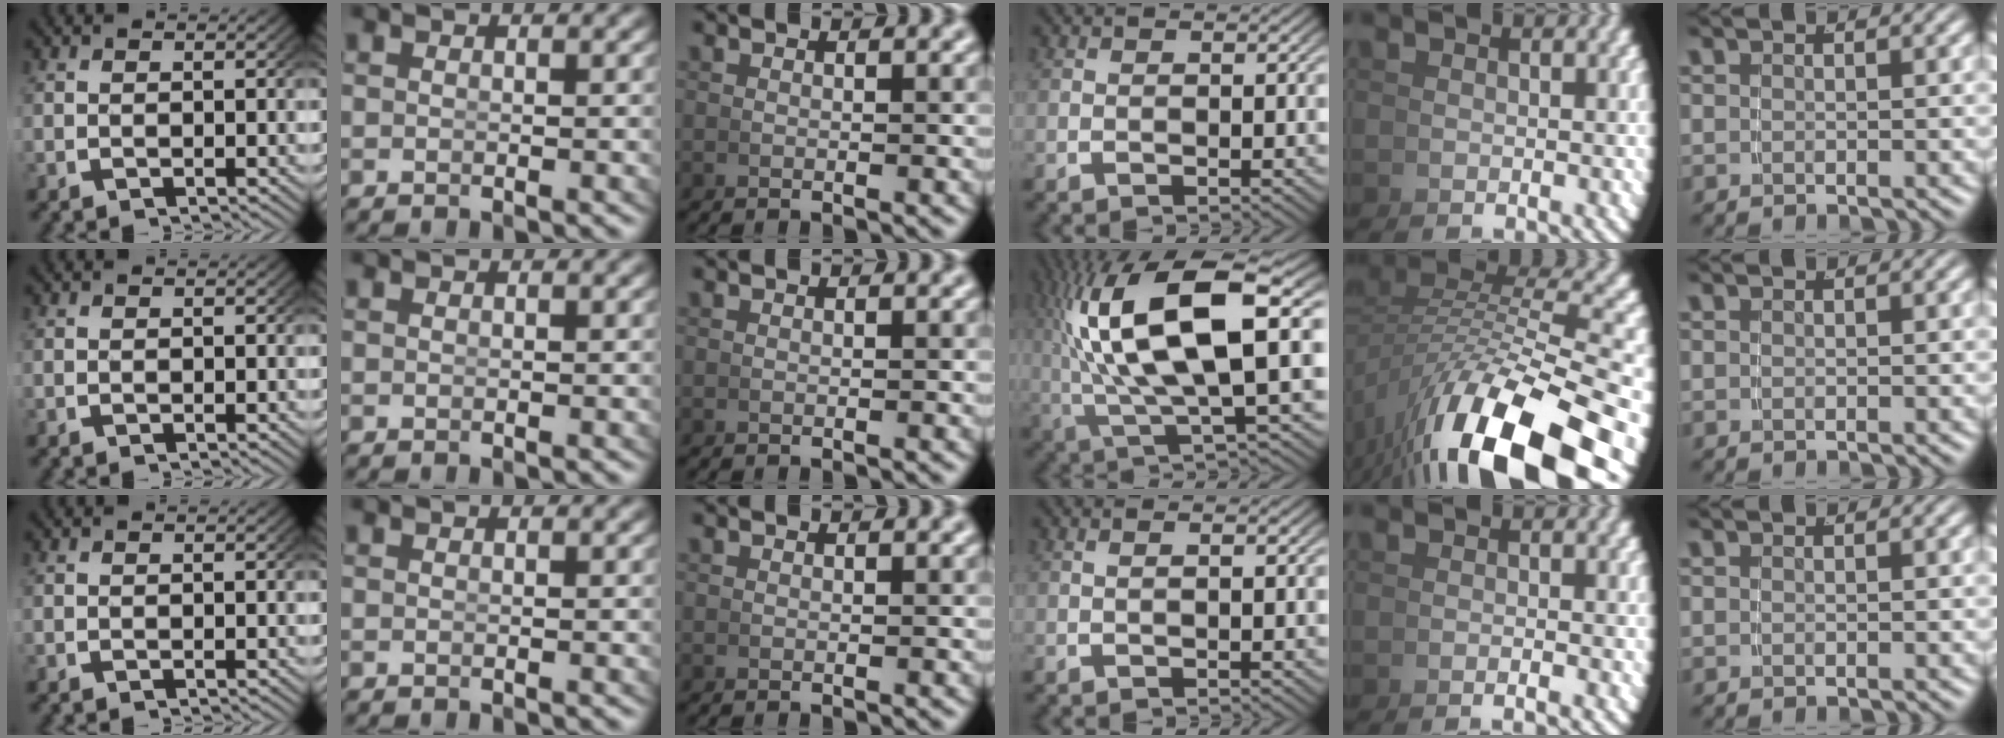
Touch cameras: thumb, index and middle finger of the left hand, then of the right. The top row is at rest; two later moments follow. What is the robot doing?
{"motion": "lift_and_place", "object": "cup"}